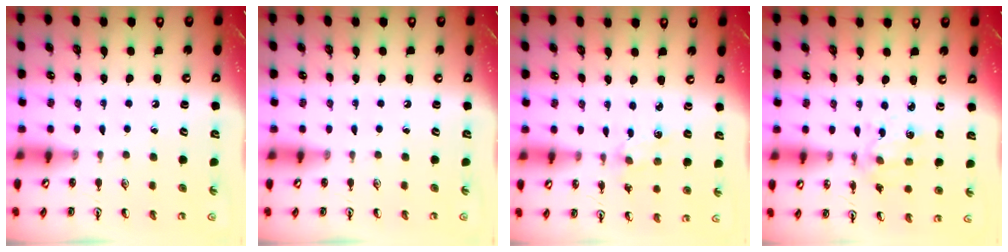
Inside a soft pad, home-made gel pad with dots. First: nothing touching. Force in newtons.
{"total": 0.0}
{"total": 2.0, "press": 2.0, "slide": 0.3}
{"total": 3.2, "press": 3.1, "slide": 0.8}